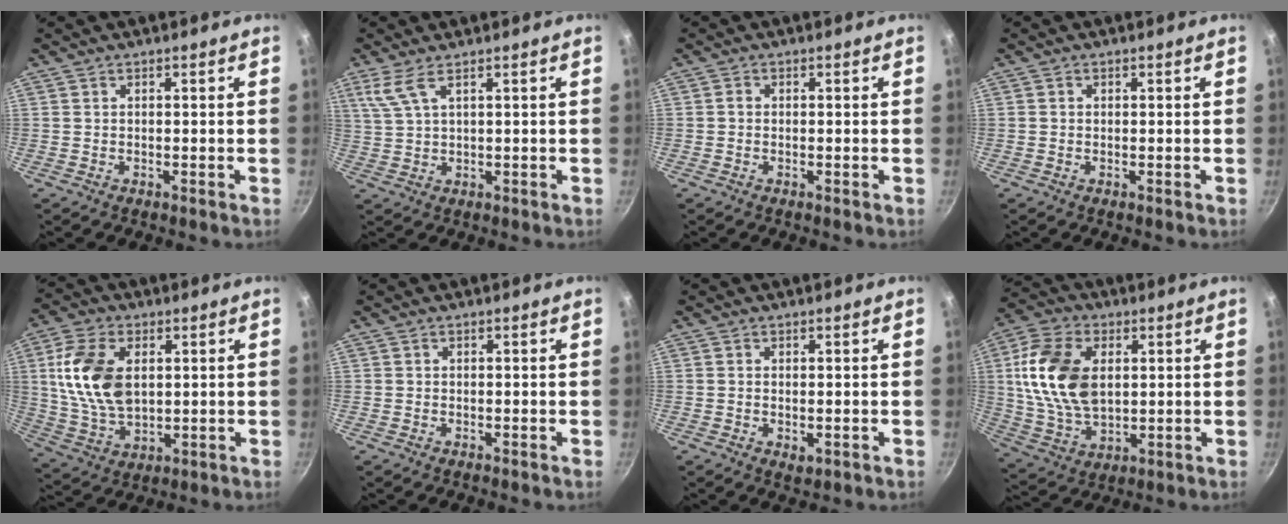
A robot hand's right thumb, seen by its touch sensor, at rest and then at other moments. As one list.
[{"total": 4.5, "force": [2.3, 1.2, 3.6], "torque": [-0.089, -0.005, 0.056]}, {"total": 0.7, "force": [-0.1, 0.6, 0.4], "torque": [-0.006, 0.005, -0.005]}, {"total": 0.0}, {"total": 14.5, "force": [2.9, 9.0, 11.1], "torque": [-0.197, -0.012, 0.060]}, {"total": 0.0}, {"total": 1.6, "force": [-0.3, 0.9, 1.2], "torque": [-0.019, -0.007, -0.003]}, {"total": 17.0, "force": [3.0, 10.9, 12.8], "torque": [-0.229, -0.004, 0.059]}]